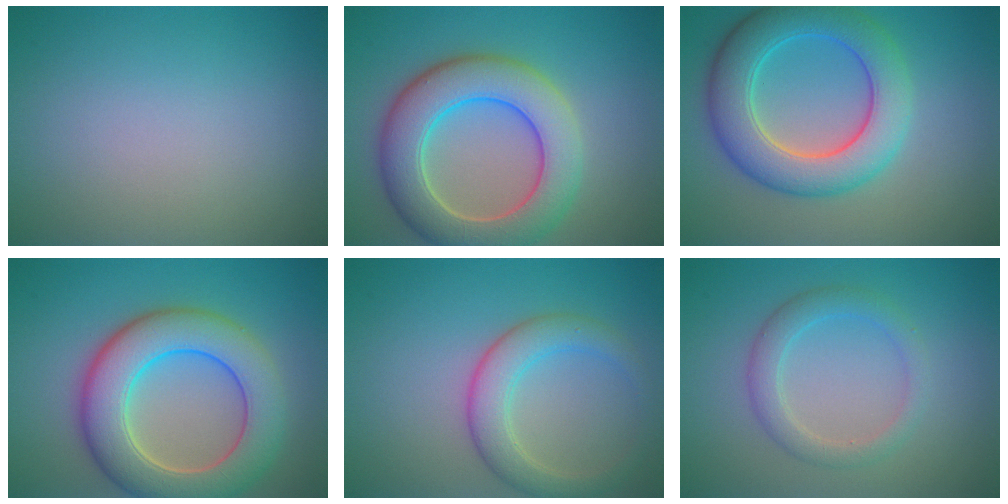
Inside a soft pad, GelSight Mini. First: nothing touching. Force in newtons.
{"total": 8.5, "press": 8.4, "slide": 0.6}
{"total": 7.5, "press": 7.5, "slide": 0.2}
{"total": 9.0, "press": 9.0, "slide": 0.6}
{"total": 4.1, "press": 4.1, "slide": 0.2}
{"total": 2.7, "press": 2.7, "slide": 0.2}